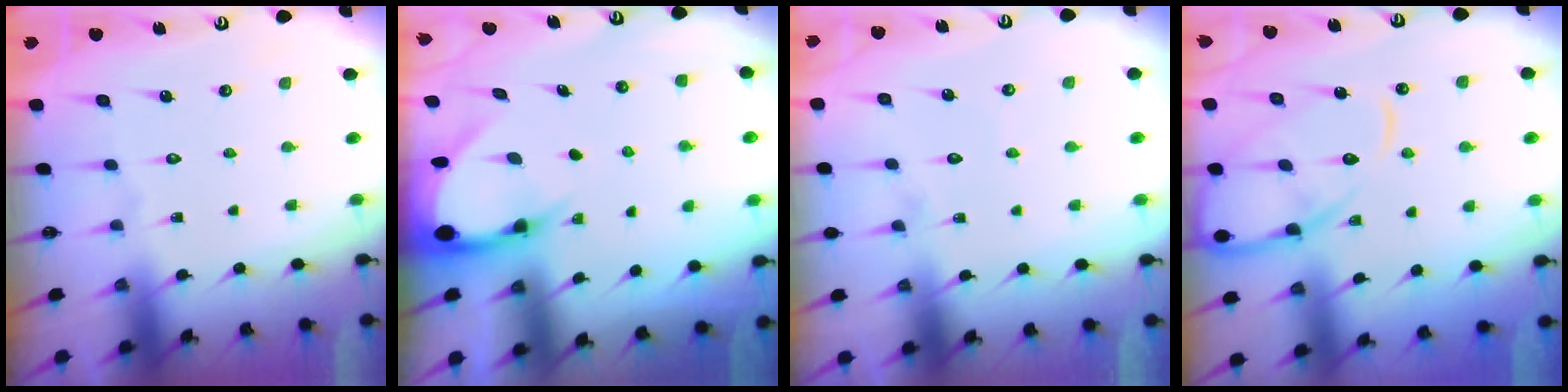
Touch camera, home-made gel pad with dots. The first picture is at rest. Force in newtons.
{"total": 4.3, "press": 4.3, "slide": 0.4}
{"total": 2.7, "press": 2.7, "slide": 0.3}
{"total": 12.7, "press": 12.6, "slide": 1.3}